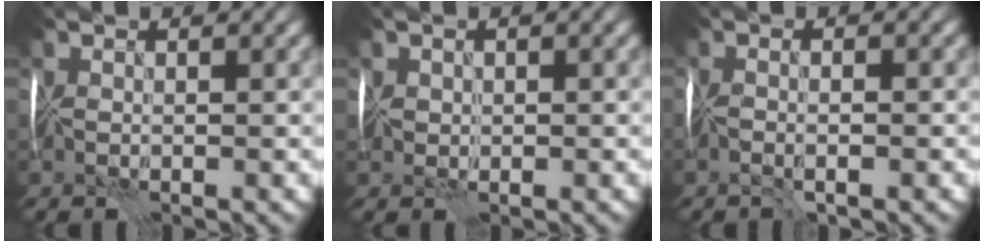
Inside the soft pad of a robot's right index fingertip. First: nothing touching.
{"total": 0.6, "force": [0.3, 0.5, -0.1], "torque": [0.007, 0.007, 0.005]}
{"total": 1.3, "force": [-1.0, -0.6, 0.6], "torque": [0.003, 0.005, -0.018]}